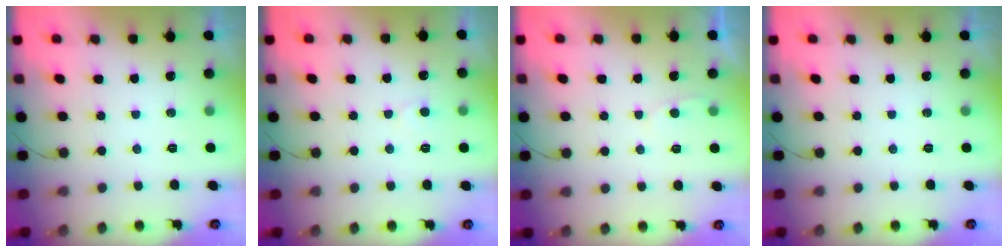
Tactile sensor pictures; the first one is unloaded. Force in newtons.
{"total": 3.6, "press": 3.6, "slide": 0.3}
{"total": 2.1, "press": 2.1, "slide": 0.2}
{"total": 0.0}